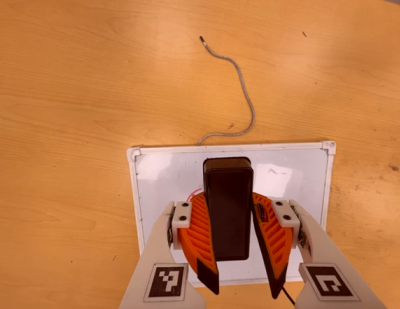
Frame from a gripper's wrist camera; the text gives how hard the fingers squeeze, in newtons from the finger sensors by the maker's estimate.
{"total": 9.6, "left": 8.8, "right": 10.4}